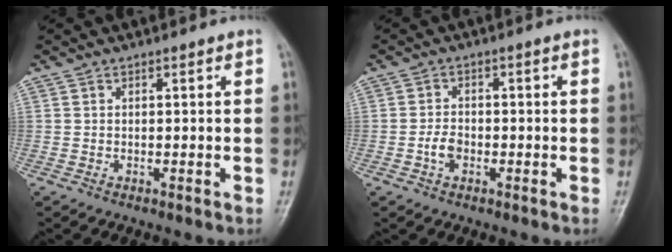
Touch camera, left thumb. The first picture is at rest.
{"total": 3.1, "force": [-1.1, 2.0, 2.0], "torque": [-0.032, 0.013, -0.024]}